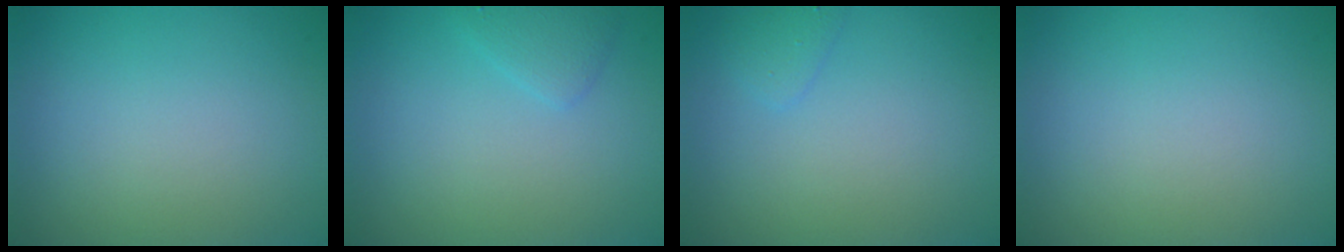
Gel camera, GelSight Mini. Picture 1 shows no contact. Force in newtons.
{"total": 1.4, "press": 1.4, "slide": 0.0}
{"total": 1.1, "press": 1.1, "slide": 0.0}
{"total": 0.0}